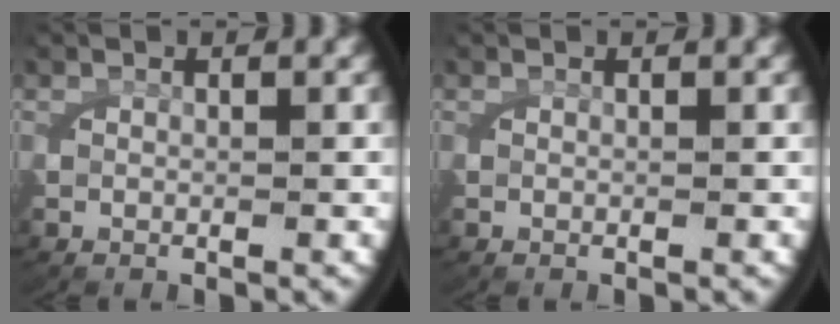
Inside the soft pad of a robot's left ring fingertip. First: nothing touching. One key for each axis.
{"total": 0.0}